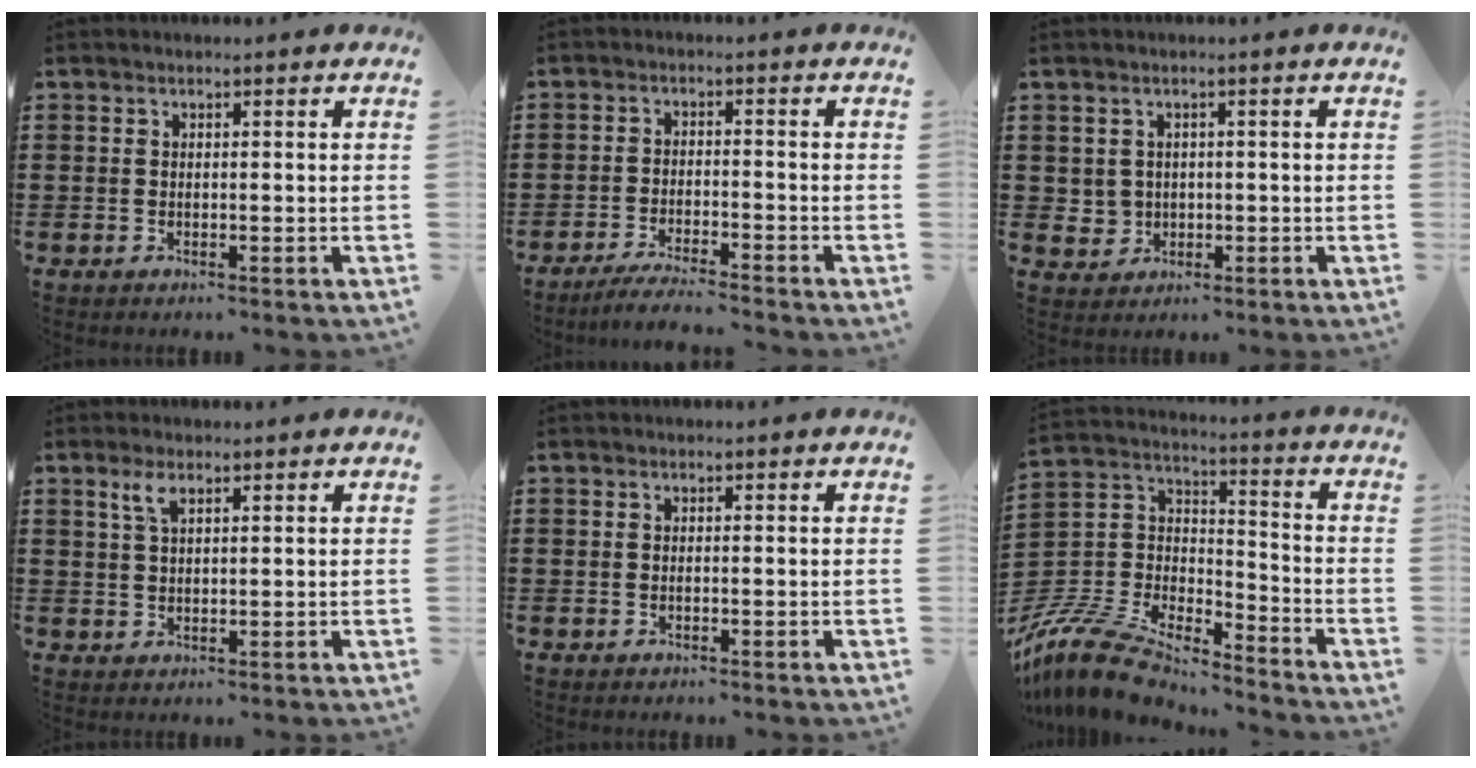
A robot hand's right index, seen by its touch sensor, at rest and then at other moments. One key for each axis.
{"total": 3.7, "fx": -3.5, "fy": -0.3, "fz": 1.1, "tx": -0.026, "ty": -0.007, "tz": -0.071}
{"total": 2.1, "fx": 0.1, "fy": 2.1, "fz": 0.4, "tx": -0.017, "ty": 0.007, "tz": 0.000}
{"total": 2.7, "fx": 1.5, "fy": 0.9, "fz": 2.0, "tx": -0.044, "ty": 0.005, "tz": 0.026}
{"total": 0.0}
{"total": 10.9, "fx": -10.1, "fy": 2.4, "fz": 3.5, "tx": -0.091, "ty": 0.006, "tz": -0.205}